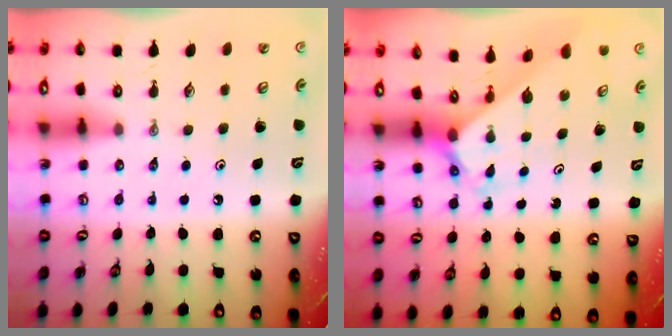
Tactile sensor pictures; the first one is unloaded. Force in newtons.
{"total": 1.9, "press": 1.9, "slide": 0.1}